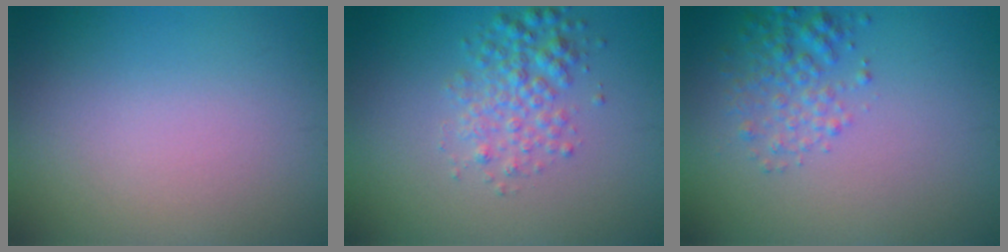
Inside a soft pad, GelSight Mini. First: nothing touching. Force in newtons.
{"total": 3.0, "press": 3.0, "slide": 0.1}
{"total": 2.6, "press": 2.6, "slide": 0.1}